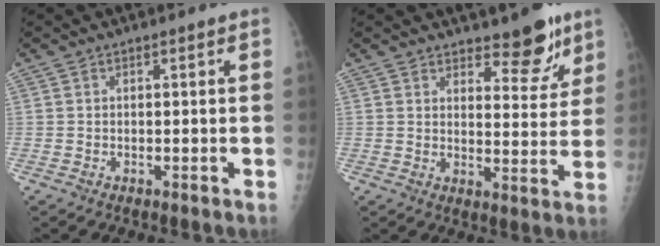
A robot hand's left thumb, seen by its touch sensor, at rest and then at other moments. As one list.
[{"total": 8.2, "force": [6.1, 3.4, 4.3], "torque": [-0.023, -0.044, 0.089]}]